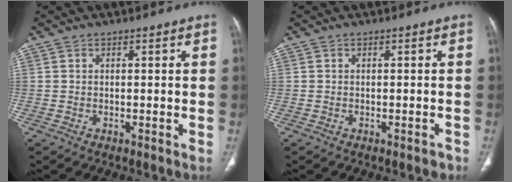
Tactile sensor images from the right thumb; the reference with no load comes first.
{"total": 1.4, "force": [-1.1, 0.6, 0.6], "torque": [-0.005, 0.006, -0.011]}